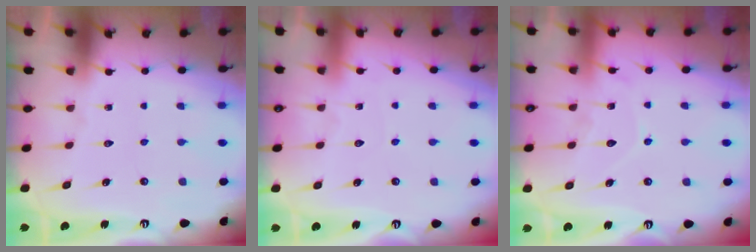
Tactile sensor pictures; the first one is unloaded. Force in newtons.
{"total": 2.4, "press": 2.3, "slide": 0.2}
{"total": 8.5, "press": 8.5, "slide": 0.7}